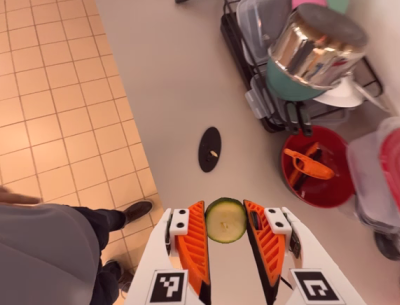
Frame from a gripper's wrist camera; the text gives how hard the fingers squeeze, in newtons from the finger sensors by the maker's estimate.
{"total": 7.5, "left": 7.7, "right": 7.4}